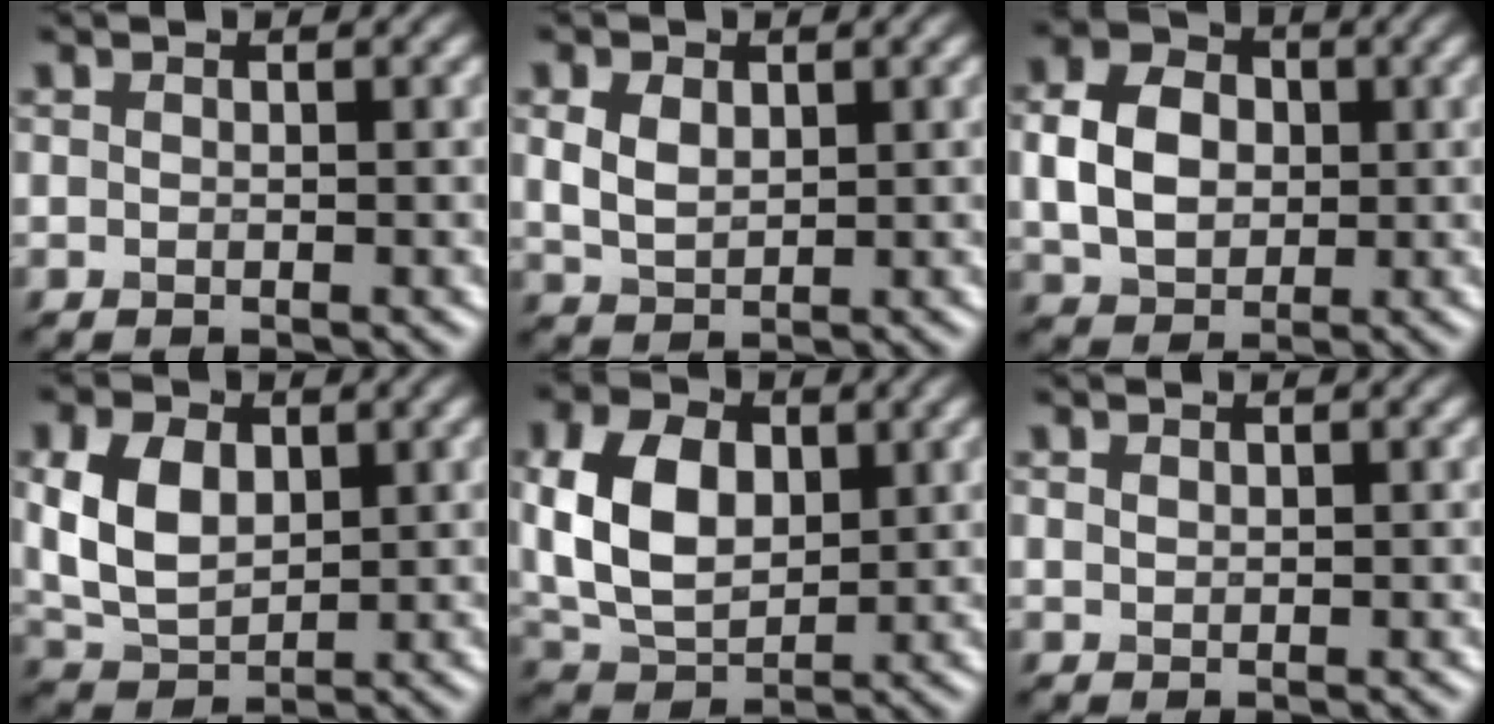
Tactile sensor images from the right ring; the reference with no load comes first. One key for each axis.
{"total": 2.8, "fx": 0.9, "fy": 1.9, "fz": 1.8, "tx": -0.043, "ty": 0.000, "tz": 0.020}
{"total": 6.1, "fx": 0.4, "fy": 4.8, "fz": 3.8, "tx": -0.085, "ty": 0.009, "tz": 0.003}
{"total": 6.0, "fx": 1.2, "fy": 4.1, "fz": 4.3, "tx": -0.097, "ty": 0.005, "tz": 0.023}
{"total": 8.4, "fx": 1.5, "fy": 5.6, "fz": 6.1, "tx": -0.141, "ty": 0.009, "tz": 0.027}
{"total": 0.5, "fx": 0.3, "fy": 0.4, "fz": 0.2, "tx": -0.006, "ty": 0.000, "tz": 0.008}